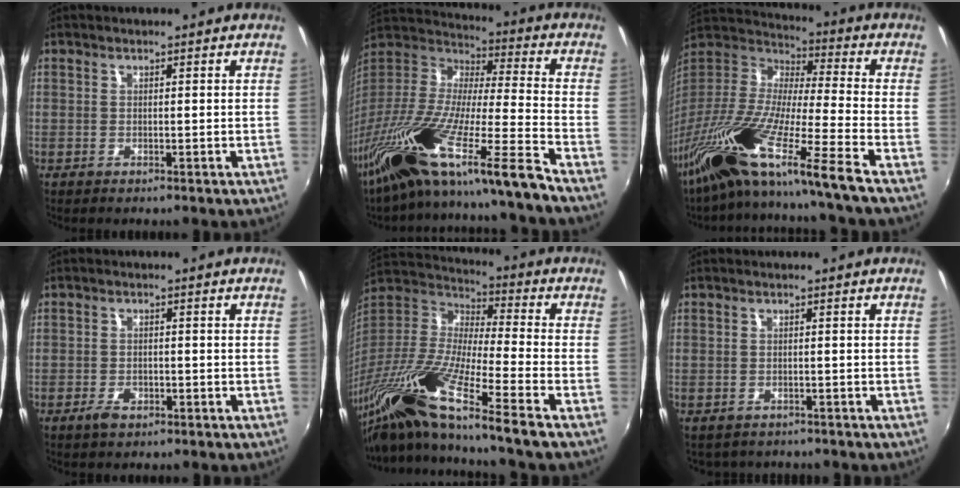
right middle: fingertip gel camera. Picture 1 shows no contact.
{"total": 26.5, "force": [-19.4, 0.2, 18.0], "torque": [-0.294, -0.068, -0.351]}
{"total": 23.5, "force": [-16.9, -0.5, 16.3], "torque": [-0.279, -0.058, -0.319]}
{"total": 2.8, "force": [-1.7, 1.6, 1.6], "torque": [-0.034, -0.004, -0.029]}
{"total": 25.1, "force": [-18.0, 0.3, 17.5], "torque": [-0.306, -0.061, -0.338]}
{"total": 2.4, "force": [-1.9, 1.5, 0.5], "torque": [-0.016, -0.008, -0.022]}